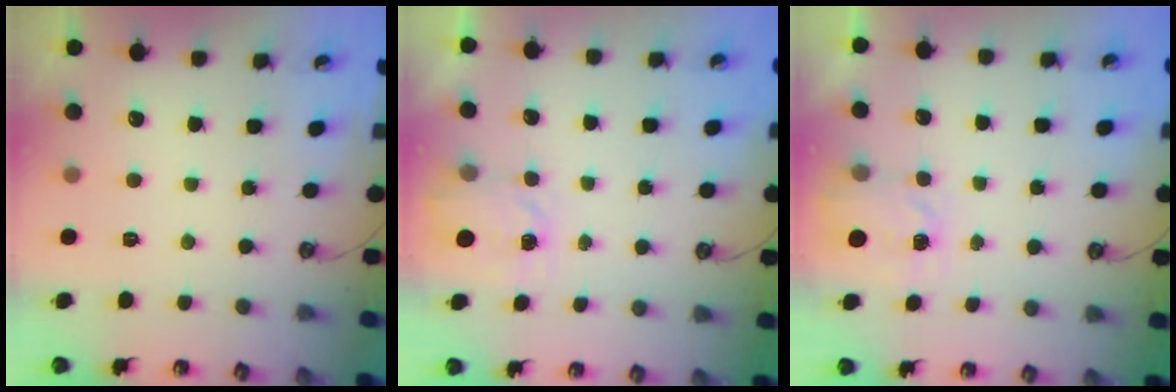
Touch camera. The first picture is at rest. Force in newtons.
{"total": 2.6, "press": 2.6, "slide": 0.4}
{"total": 2.6, "press": 2.6, "slide": 0.4}